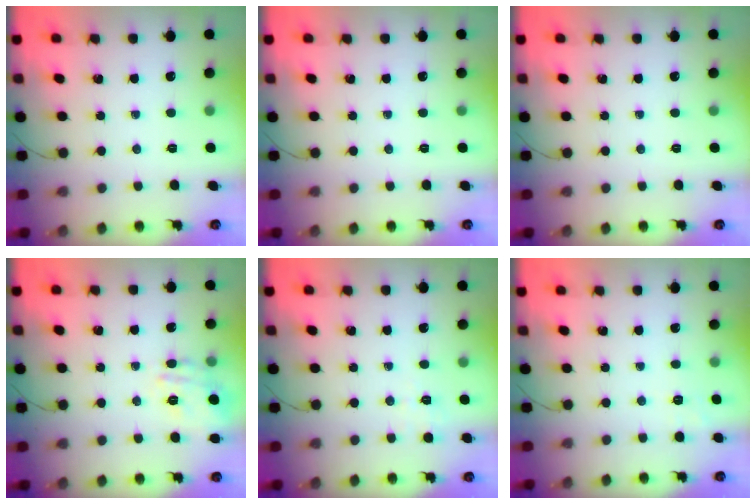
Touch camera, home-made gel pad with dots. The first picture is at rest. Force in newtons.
{"total": 0.0}
{"total": 0.0}
{"total": 5.5, "press": 5.4, "slide": 0.9}
{"total": 2.7, "press": 2.0, "slide": 1.8}
{"total": 1.9, "press": 1.1, "slide": 1.6}